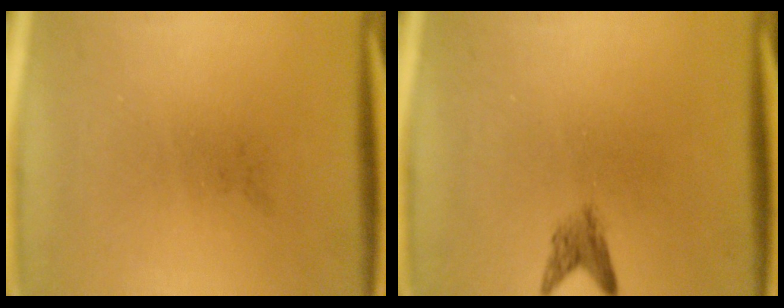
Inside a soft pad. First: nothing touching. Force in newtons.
{"total": 2.0}